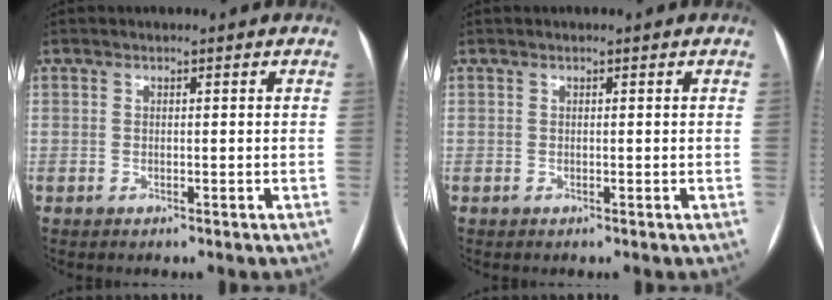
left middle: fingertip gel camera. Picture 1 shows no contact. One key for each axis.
{"total": 0.0}